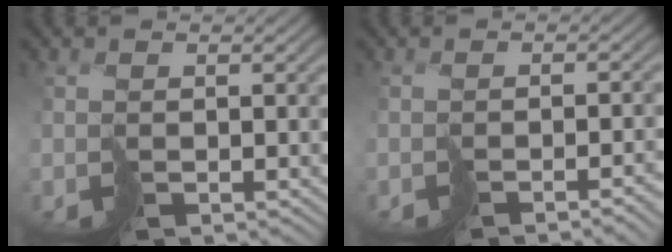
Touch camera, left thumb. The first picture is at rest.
{"total": 3.4, "force": [-2.9, 0.2, 1.7], "torque": [-0.015, -0.002, -0.043]}